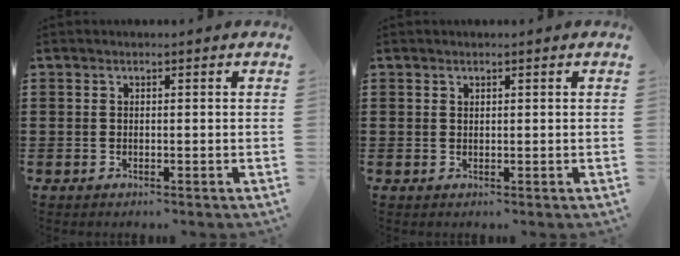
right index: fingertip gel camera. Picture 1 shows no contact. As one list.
[{"total": 0.5, "force": [0.4, 0.4, 0.1], "torque": [-0.003, 0.002, 0.008]}]